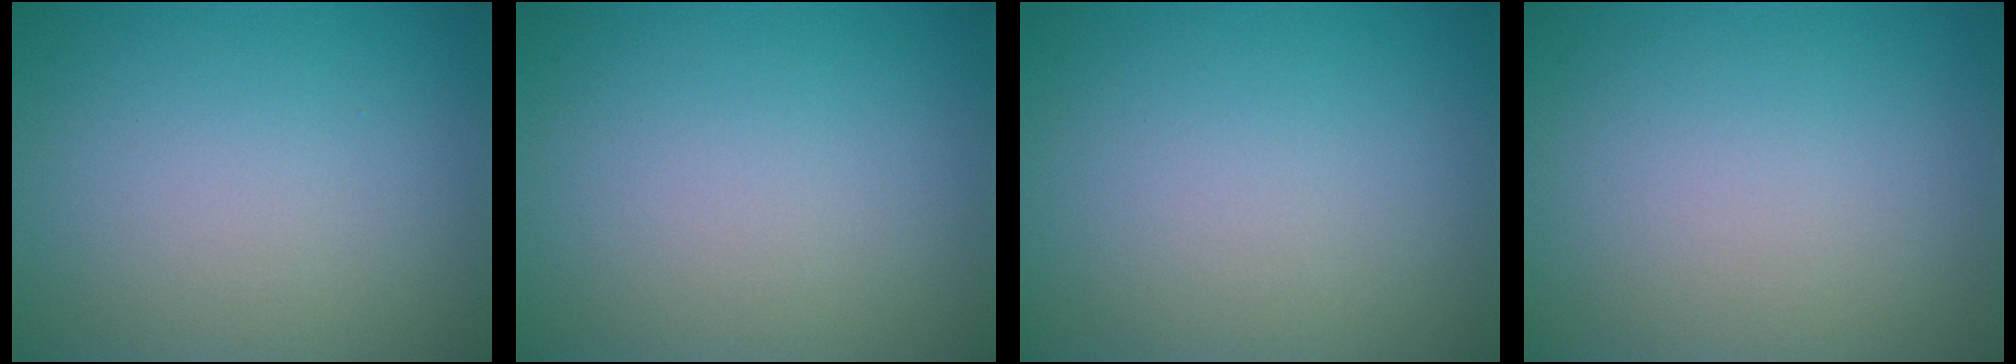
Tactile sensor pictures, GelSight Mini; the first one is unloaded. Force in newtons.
{"total": 0.0}
{"total": 0.0}
{"total": 0.0}